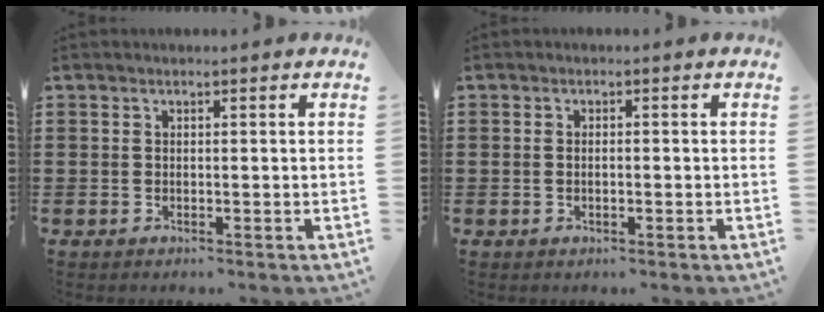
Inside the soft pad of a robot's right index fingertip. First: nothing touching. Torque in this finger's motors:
{"motor_torque": [-0.23, 0.21, -0.01, -0.01]}